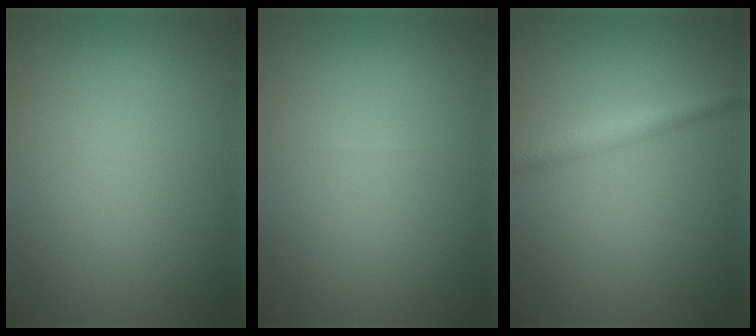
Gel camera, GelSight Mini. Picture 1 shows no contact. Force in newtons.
{"total": 0.0}
{"total": 2.0, "press": 2.0, "slide": 0.0}